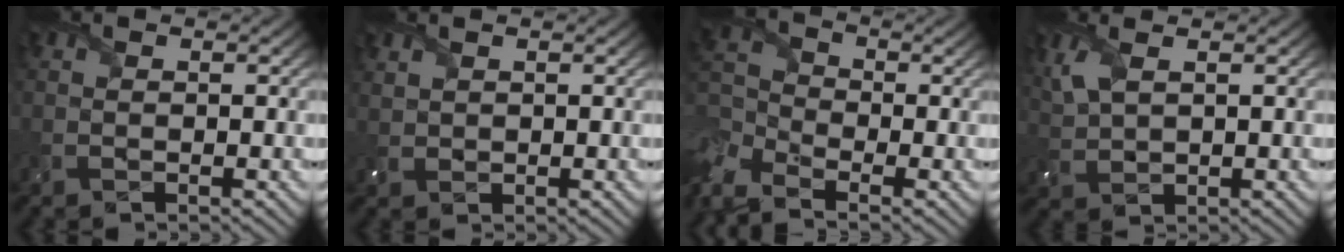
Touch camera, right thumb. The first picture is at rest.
{"total": 1.4, "force": [1.0, 0.8, 0.5], "torque": [-0.021, 0.001, 0.027]}
{"total": 8.0, "force": [-5.6, 4.2, 3.9], "torque": [-0.111, -0.030, -0.101]}
{"total": 4.4, "force": [2.2, 1.9, 3.3], "torque": [-0.097, 0.006, 0.049]}